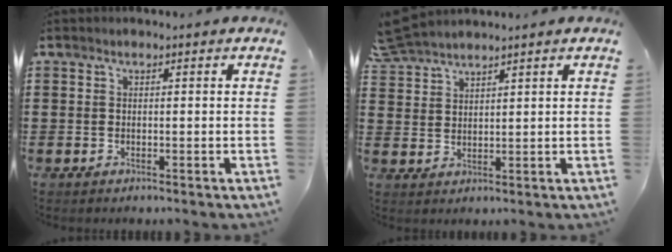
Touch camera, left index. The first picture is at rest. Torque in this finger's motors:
{"motor_torque": [-0.13, 0.76, 0.33, 0.05]}